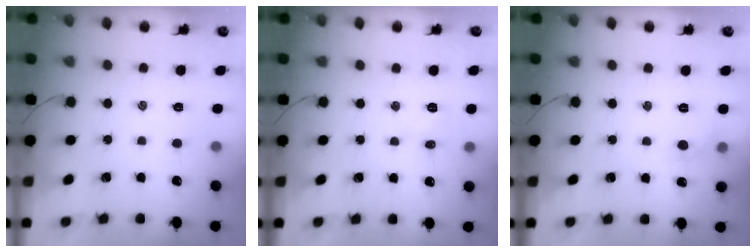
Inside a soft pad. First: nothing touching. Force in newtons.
{"total": 4.2, "press": 4.0, "slide": 1.3}
{"total": 5.0, "press": 4.7, "slide": 1.6}